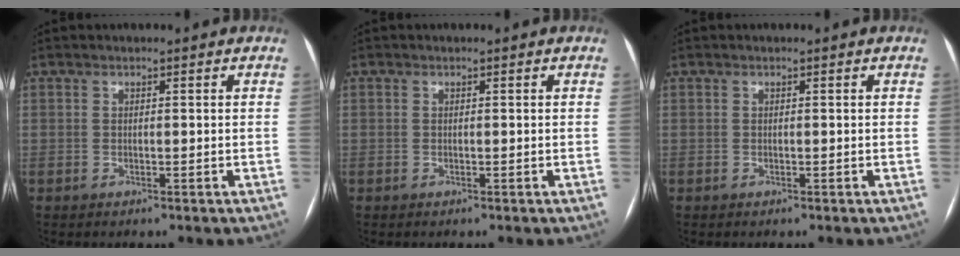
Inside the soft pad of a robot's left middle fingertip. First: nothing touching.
{"total": 0.0}
{"total": 0.0}